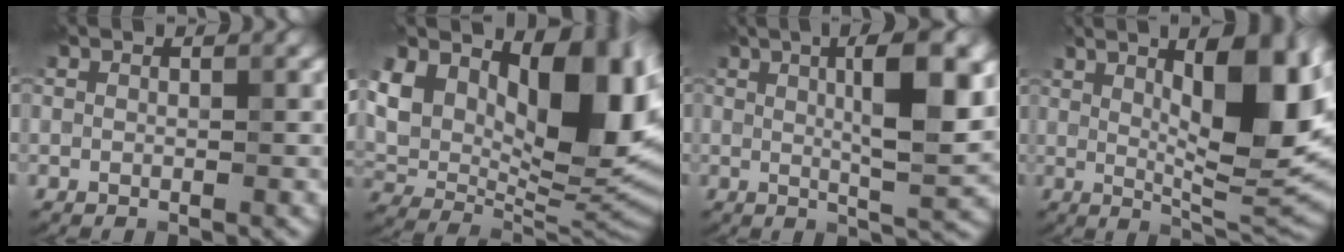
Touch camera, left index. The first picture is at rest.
{"total": 14.9, "force": [5.1, 8.5, 11.1], "torque": [-0.171, -0.005, 0.101]}
{"total": 8.9, "force": [2.0, 2.0, 8.4], "torque": [-0.113, 0.005, 0.032]}
{"total": 11.5, "force": [3.6, 3.1, 10.5], "torque": [-0.152, -0.003, 0.066]}